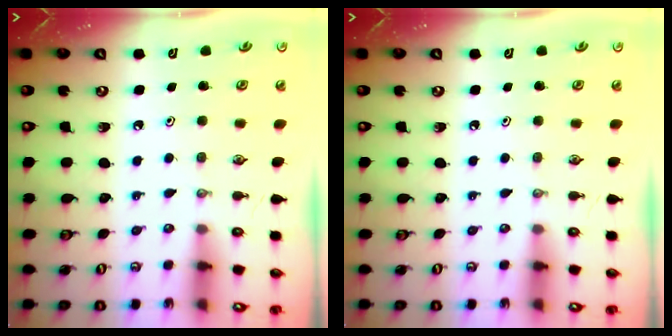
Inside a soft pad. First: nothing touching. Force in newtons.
{"total": 0.0}